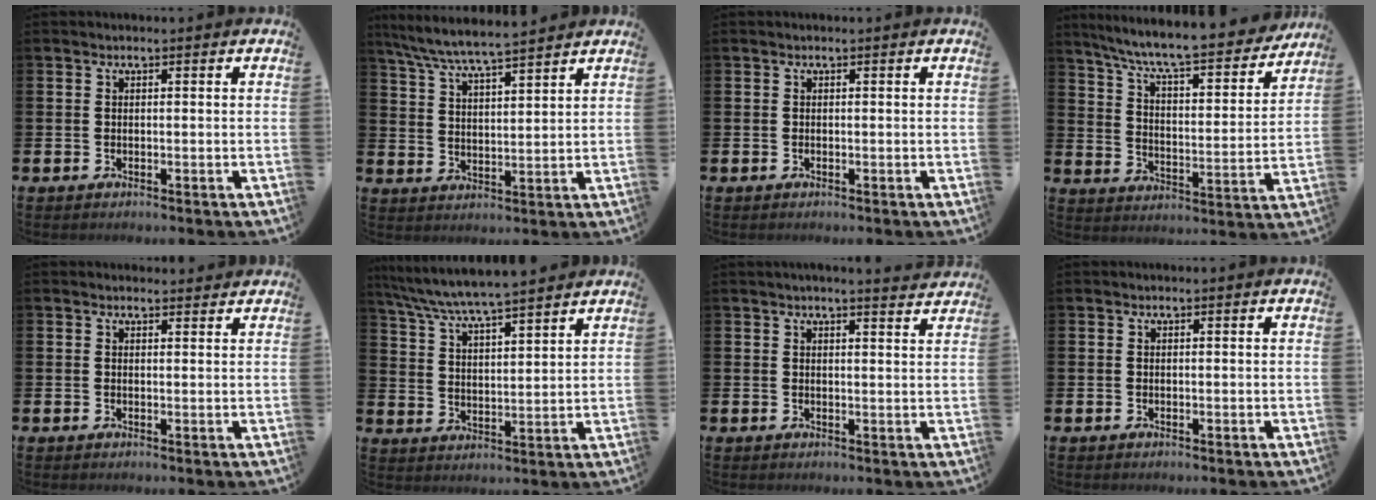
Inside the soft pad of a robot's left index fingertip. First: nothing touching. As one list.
[{"total": 6.6, "force": [6.3, 0.0, 1.9], "torque": [-0.063, -0.035, 0.112]}, {"total": 0.0}, {"total": 8.5, "force": [7.8, 0.8, 3.3], "torque": [-0.095, -0.060, 0.129]}, {"total": 1.1, "force": [1.0, 0.3, 0.1], "torque": [0.005, 0.000, 0.017]}, {"total": 6.7, "force": [6.5, 0.0, 1.7], "torque": [-0.062, -0.041, 0.115]}, {"total": 2.4, "force": [2.4, -0.3, 0.3], "torque": [-0.001, -0.016, 0.041]}, {"total": 0.0}]